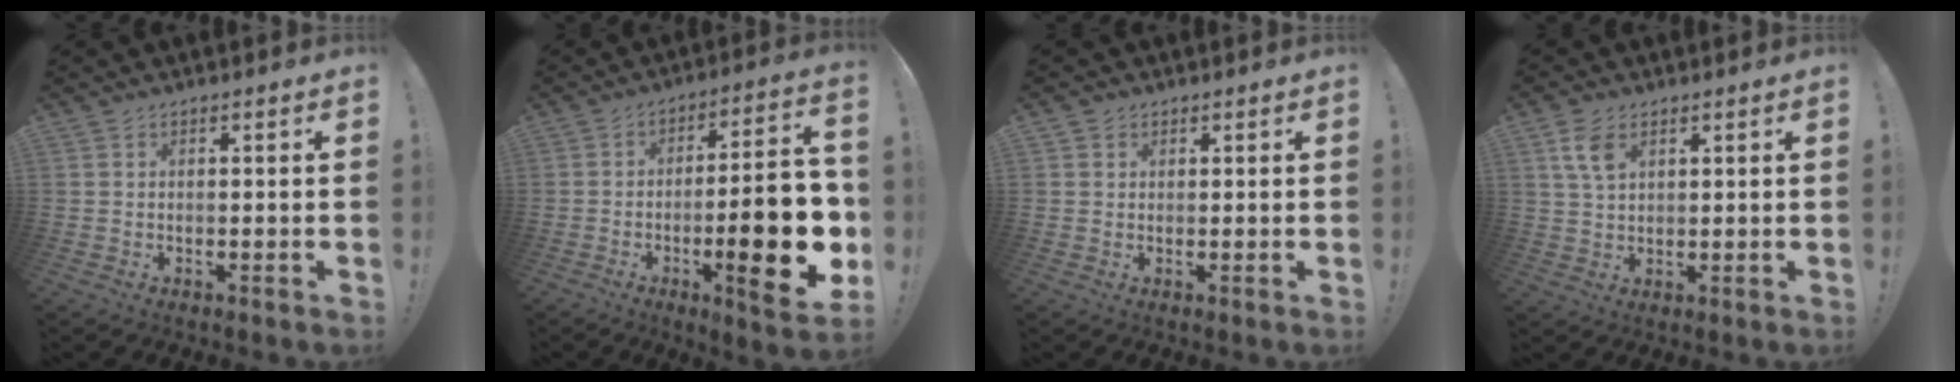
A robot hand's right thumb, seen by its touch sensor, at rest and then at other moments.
{"total": 21.9, "force": [-5.9, 5.5, 20.4], "torque": [-0.293, 0.023, -0.086]}
{"total": 1.5, "force": [0.9, 1.3, 0.1], "torque": [0.003, -0.001, 0.016]}
{"total": 6.4, "force": [3.0, 3.9, 4.1], "torque": [-0.072, -0.006, 0.059]}